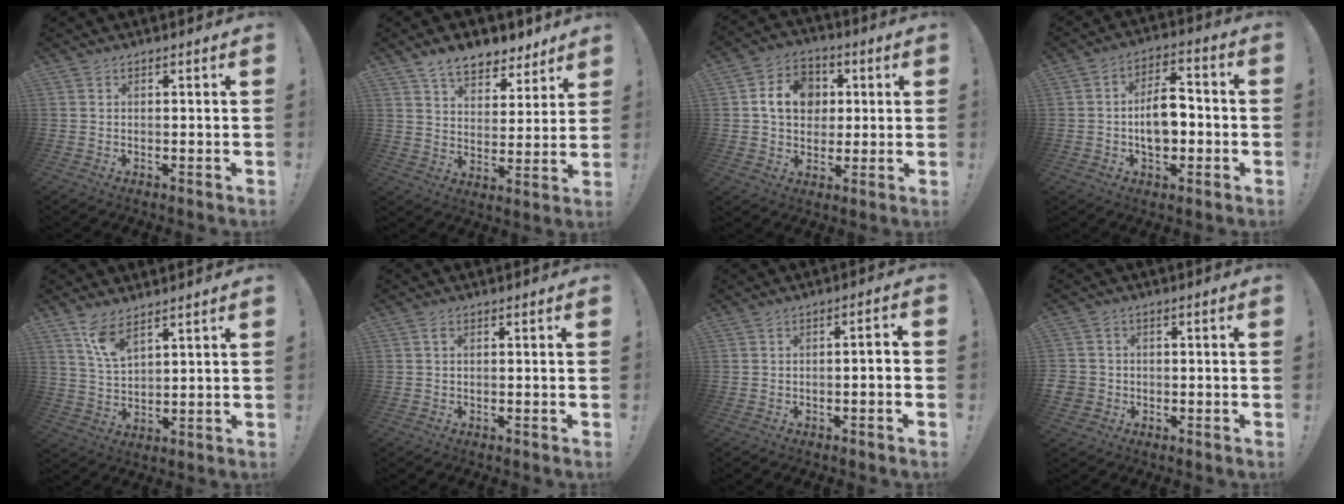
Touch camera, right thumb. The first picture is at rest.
{"total": 10.3, "force": [8.1, 5.0, 3.9], "torque": [-0.057, -0.055, 0.150]}
{"total": 12.2, "force": [2.9, 10.0, 6.4], "torque": [-0.089, 0.000, 0.058]}
{"total": 10.4, "force": [-1.5, 6.7, 7.9], "torque": [-0.129, 0.015, -0.027]}
{"total": 7.5, "force": [5.3, 2.6, 4.6], "torque": [-0.082, -0.030, 0.095]}
{"total": 0.9, "force": [0.3, 0.5, 0.7], "torque": [-0.014, 0.004, 0.005]}
{"total": 2.3, "force": [-1.4, 0.0, 1.8], "torque": [-0.029, 0.005, -0.025]}
{"total": 3.8, "force": [-1.0, 3.5, 1.2], "torque": [-0.027, 0.005, -0.020]}